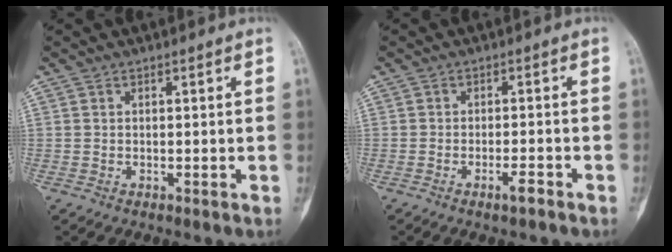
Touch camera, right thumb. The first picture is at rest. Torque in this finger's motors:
{"motor_torque": [-0.20, -0.04, 0.03, 0.14, -0.03]}